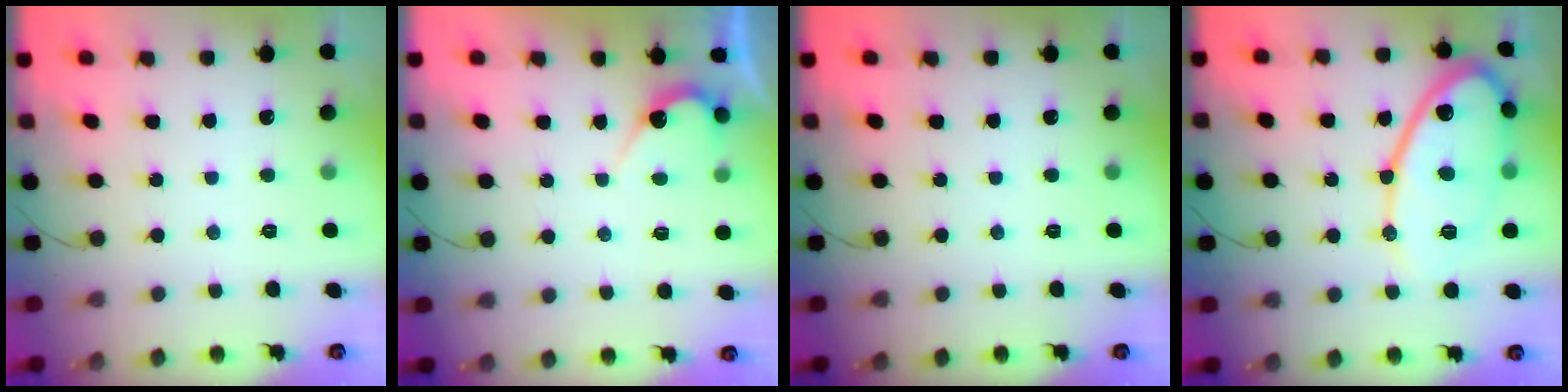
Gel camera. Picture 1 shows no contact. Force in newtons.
{"total": 5.4, "press": 5.4, "slide": 0.3}
{"total": 0.0}
{"total": 16.8, "press": 16.7, "slide": 1.2}